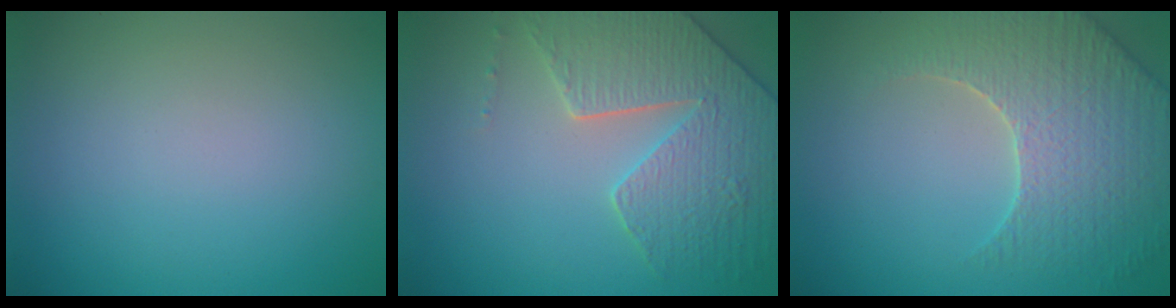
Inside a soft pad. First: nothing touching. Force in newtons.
{"total": 5.3, "press": 5.0, "slide": 1.8}
{"total": 5.1, "press": 4.9, "slide": 1.6}